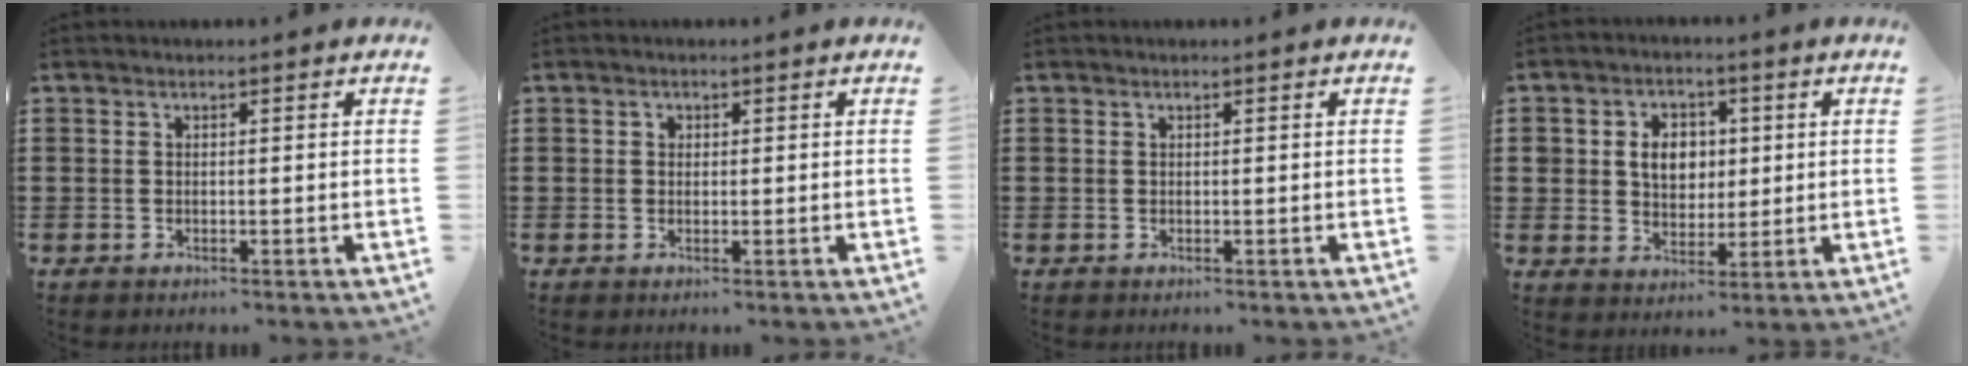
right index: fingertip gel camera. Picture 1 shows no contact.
{"total": 0.6, "force": [0.2, 0.6, 0.2], "torque": [-0.006, 0.003, 0.004]}
{"total": 0.0}
{"total": 5.6, "force": [0.9, 4.6, 3.1], "torque": [-0.062, 0.009, 0.009]}